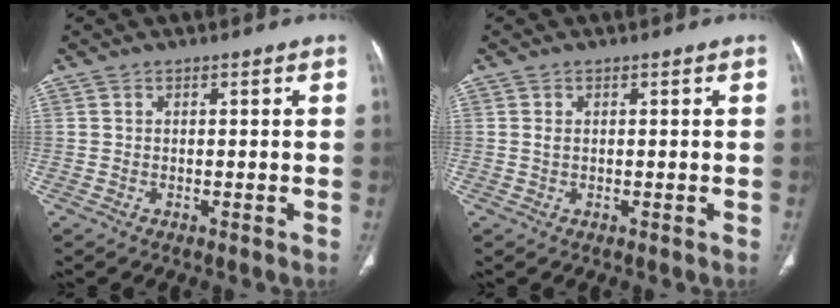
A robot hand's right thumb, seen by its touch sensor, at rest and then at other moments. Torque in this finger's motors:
{"motor_torque": [-0.20, -0.23, 0.39, -0.24, 0.02]}